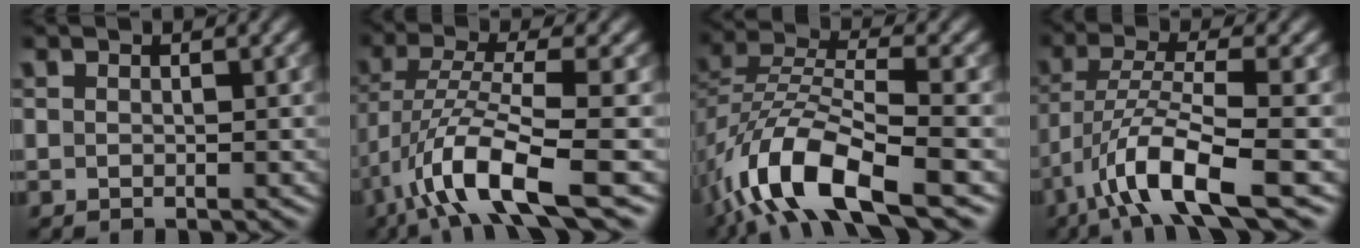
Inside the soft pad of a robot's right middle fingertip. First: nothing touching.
{"total": 8.4, "force": [-4.3, 1.8, 7.0], "torque": [-0.129, 0.005, -0.083]}
{"total": 10.1, "force": [-5.7, 3.6, 7.6], "torque": [-0.147, 0.003, -0.116]}
{"total": 7.4, "force": [-4.1, 1.4, 6.0], "torque": [-0.107, 0.004, -0.082]}